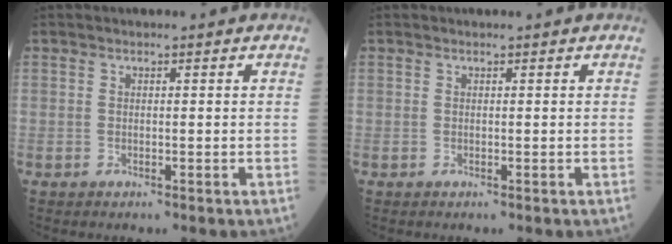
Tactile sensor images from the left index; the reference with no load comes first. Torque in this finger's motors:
{"motor_torque": [-0.16, 0.15, 0.02, 0.00]}